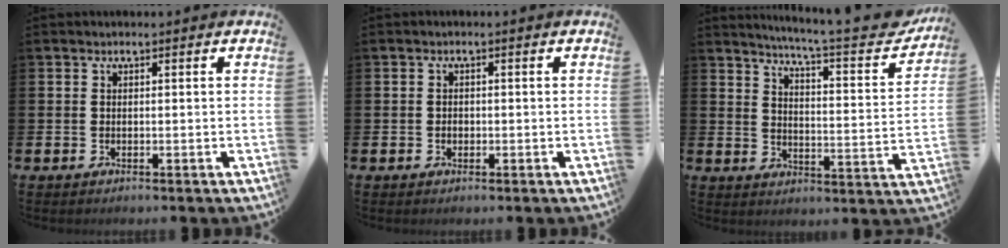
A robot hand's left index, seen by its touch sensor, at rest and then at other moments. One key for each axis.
{"total": 0.9, "fx": -0.2, "fy": 0.8, "fz": 0.4, "tx": -0.004, "ty": 0.004, "tz": -0.006}
{"total": 6.7, "fx": 5.9, "fy": -0.1, "fz": 3.2, "tx": -0.060, "ty": -0.055, "tz": 0.088}